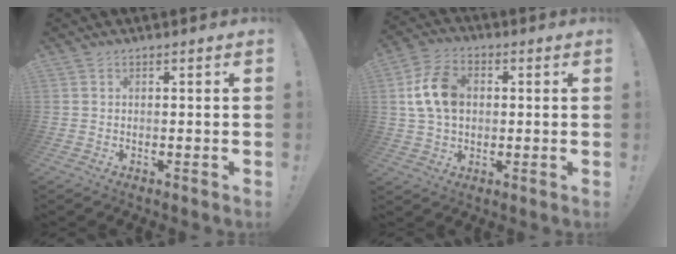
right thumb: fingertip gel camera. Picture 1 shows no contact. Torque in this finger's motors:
{"motor_torque": [0.26, 0.36, 0.57, 0.02, 0.06]}